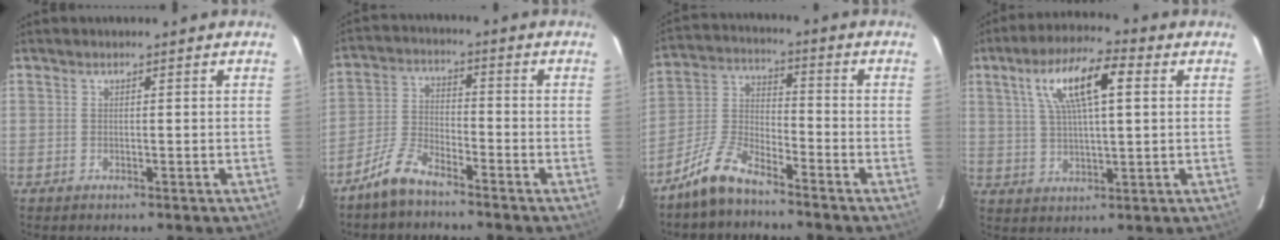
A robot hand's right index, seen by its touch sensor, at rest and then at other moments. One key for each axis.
{"total": 6.7, "fx": -5.8, "fy": 1.8, "fz": 2.9, "tx": -0.069, "ty": 0.007, "tz": -0.118}
{"total": 8.8, "fx": -7.2, "fy": 2.7, "fz": 4.2, "tx": -0.107, "ty": 0.018, "tz": -0.147}
{"total": 11.8, "fx": 4.2, "fy": 3.4, "fz": 10.5, "tx": -0.195, "ty": 0.023, "tz": 0.077}